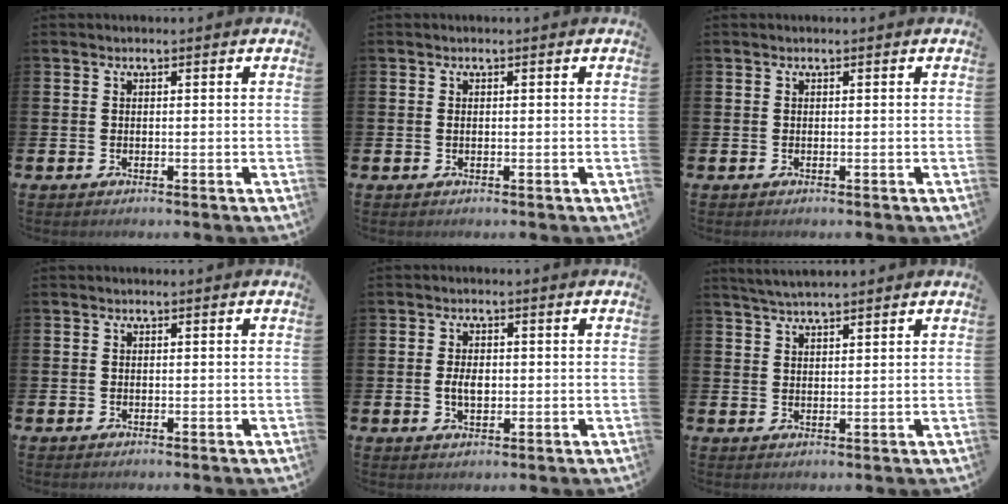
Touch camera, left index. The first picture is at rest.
{"total": 0.0}
{"total": 0.0}
{"total": 0.0}
{"total": 2.9, "force": [-0.2, 1.8, 2.3], "torque": [-0.037, 0.003, -0.007]}
{"total": 3.1, "force": [3.0, 0.4, 0.9], "torque": [-0.024, -0.008, 0.054]}